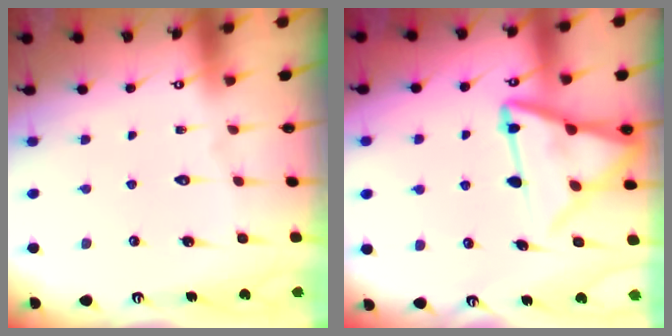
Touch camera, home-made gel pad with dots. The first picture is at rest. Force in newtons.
{"total": 14.9, "press": 14.8, "slide": 1.5}